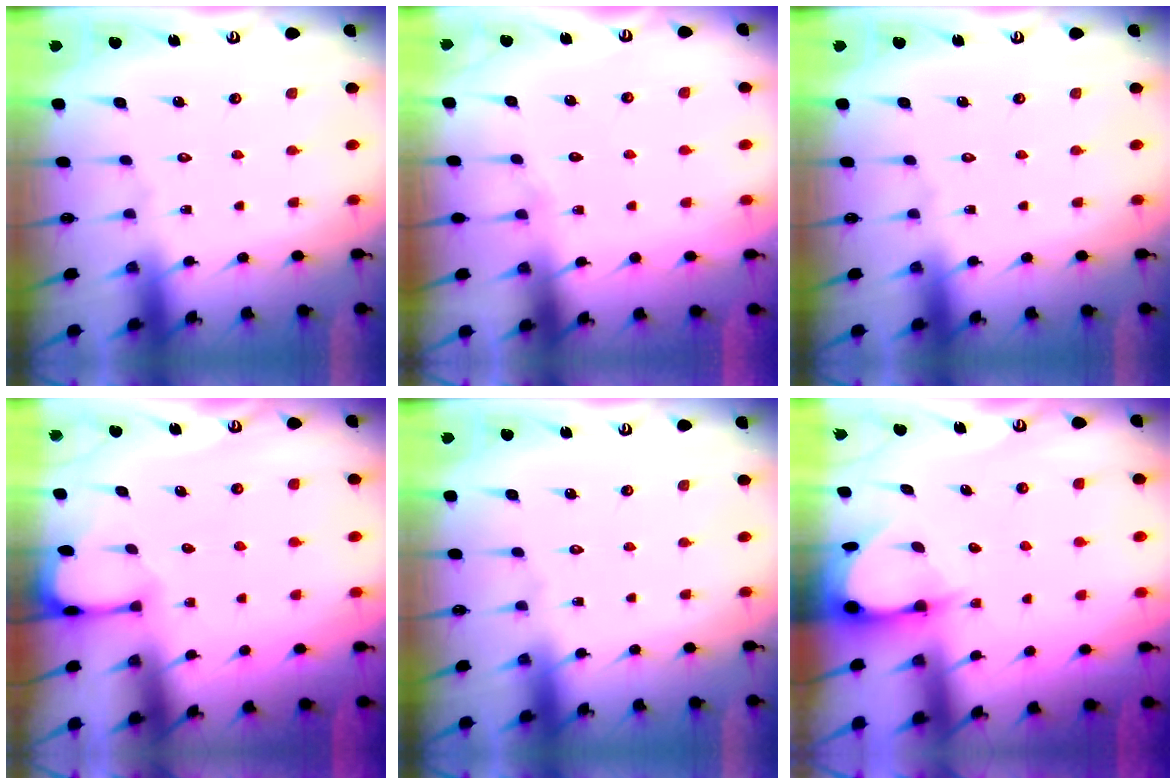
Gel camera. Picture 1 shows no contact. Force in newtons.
{"total": 5.3, "press": 5.3, "slide": 0.5}
{"total": 0.0}
{"total": 1.3, "press": 1.2, "slide": 0.2}
{"total": 0.0}
{"total": 3.4, "press": 3.4, "slide": 0.4}